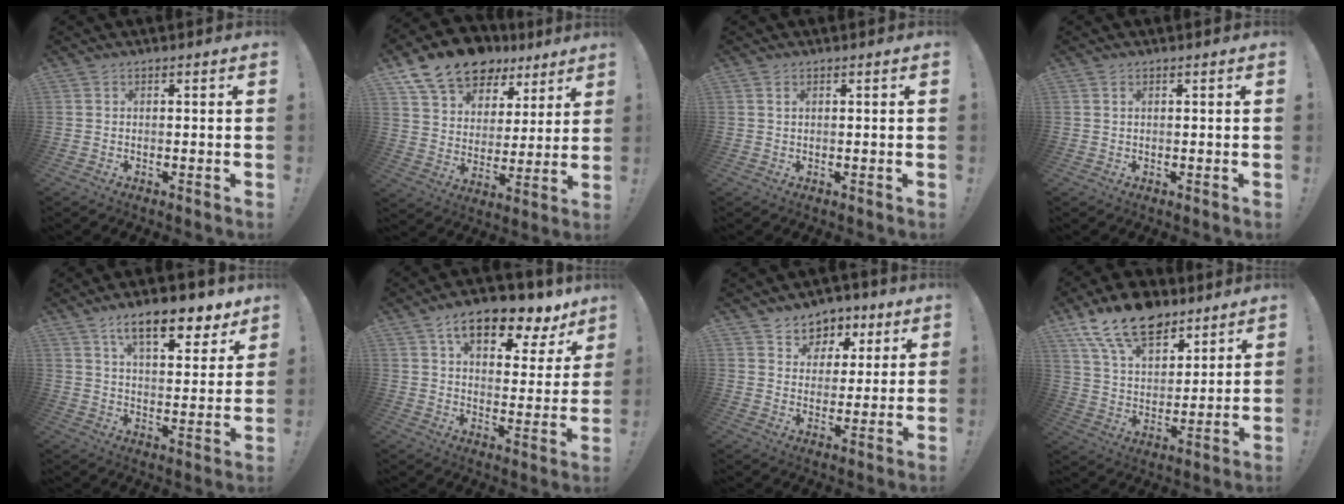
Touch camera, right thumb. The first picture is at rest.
{"total": 16.0, "force": [11.7, 9.2, 6.0], "torque": [-0.096, -0.083, 0.212]}
{"total": 0.9, "force": [0.4, 0.4, 0.7], "torque": [-0.010, 0.000, 0.006]}
{"total": 0.6, "force": [0.3, 0.3, 0.4], "torque": [-0.012, 0.003, 0.006]}
{"total": 13.7, "force": [9.0, 4.8, 9.1], "torque": [-0.134, -0.051, 0.151]}
{"total": 14.4, "force": [9.1, 6.2, 9.2], "torque": [-0.137, -0.057, 0.152]}
{"total": 6.8, "force": [3.7, 5.7, 0.8], "torque": [-0.006, -0.030, 0.073]}
{"total": 17.5, "force": [12.1, 9.4, 8.4], "torque": [-0.148, -0.076, 0.223]}